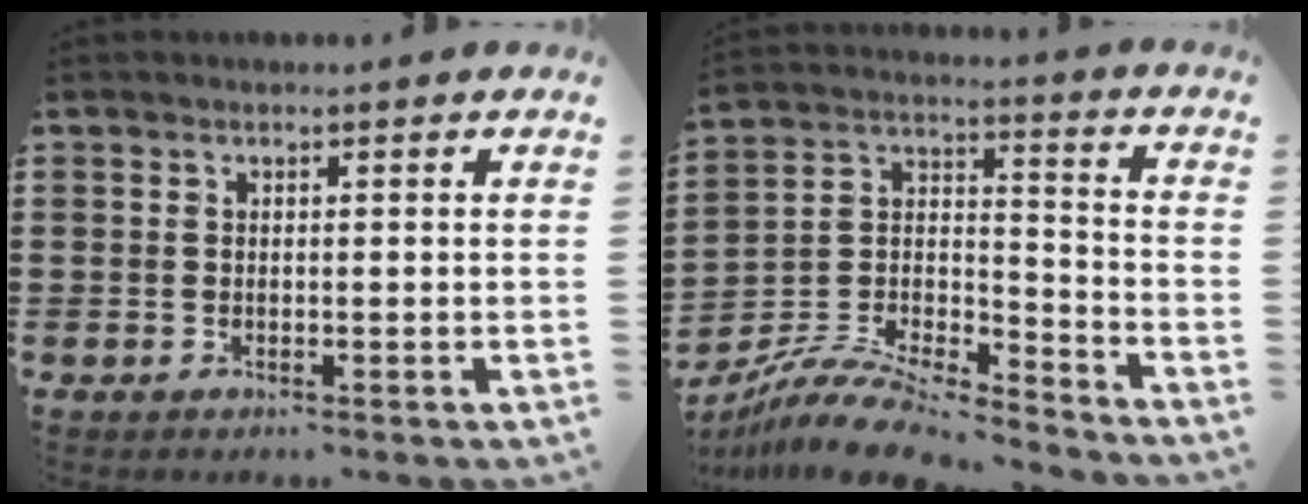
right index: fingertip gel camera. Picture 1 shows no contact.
{"total": 10.5, "force": [-9.5, 1.9, 4.0], "torque": [-0.072, 0.022, -0.188]}